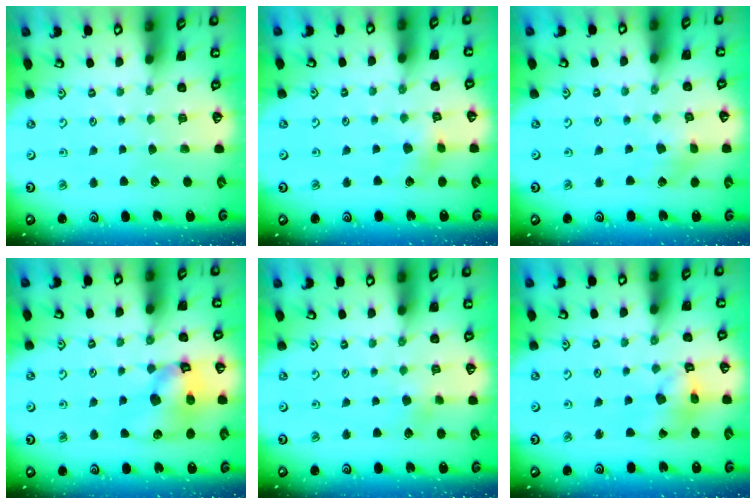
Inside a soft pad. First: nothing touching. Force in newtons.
{"total": 4.5, "press": 4.5, "slide": 0.3}
{"total": 2.8, "press": 2.8, "slide": 0.1}
{"total": 13.1, "press": 13.0, "slide": 1.8}
{"total": 2.9, "press": 2.8, "slide": 0.9}
{"total": 8.9, "press": 8.8, "slide": 1.0}